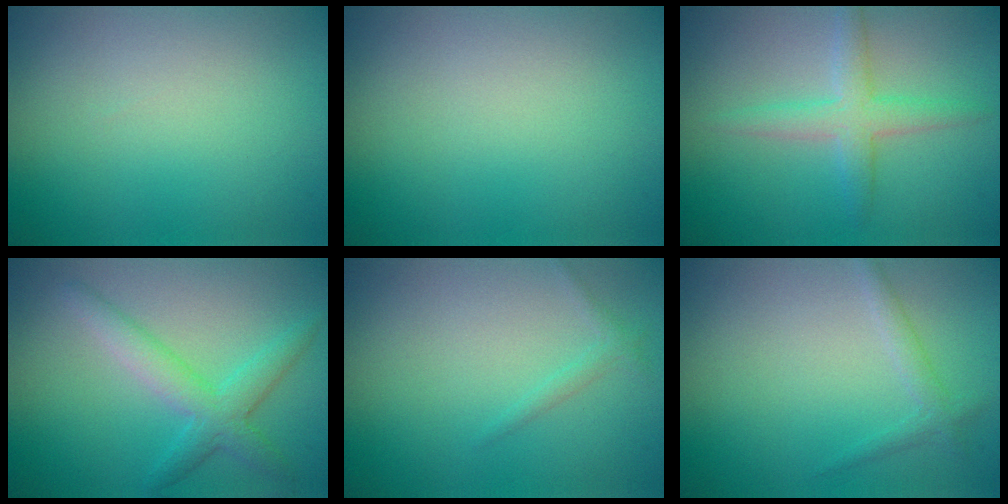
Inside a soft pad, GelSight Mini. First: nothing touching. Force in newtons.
{"total": 0.0}
{"total": 3.0, "press": 3.0, "slide": 0.1}
{"total": 3.4, "press": 3.4, "slide": 0.1}
{"total": 0.9, "press": 0.9, "slide": 0.1}
{"total": 1.4, "press": 1.4, "slide": 0.0}